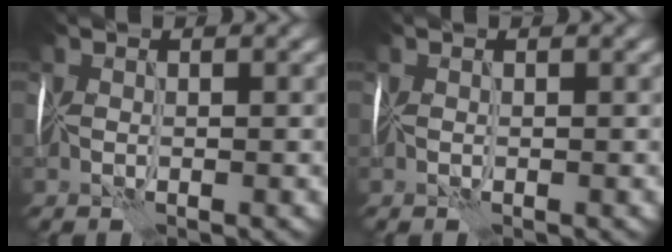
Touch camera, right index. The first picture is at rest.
{"total": 0.0}